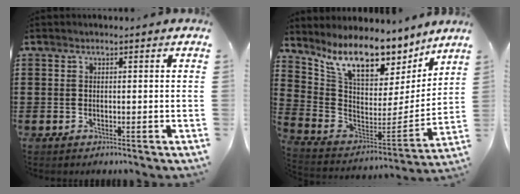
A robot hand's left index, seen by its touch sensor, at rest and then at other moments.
{"total": 11.5, "force": [9.1, 3.7, 6.0], "torque": [-0.144, -0.061, 0.160]}